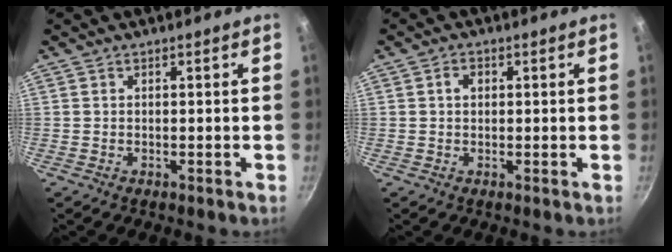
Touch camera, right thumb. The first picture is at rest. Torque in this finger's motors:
{"motor_torque": [-0.48, 0.45, 0.17, 0.10, 0.00]}